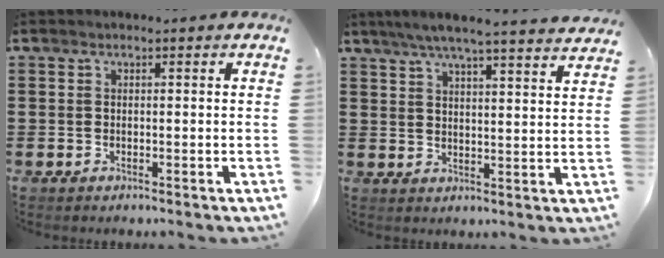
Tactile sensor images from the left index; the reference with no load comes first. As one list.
[{"total": 5.5, "force": [4.9, -0.3, 2.5], "torque": [-0.064, -0.022, 0.083]}]